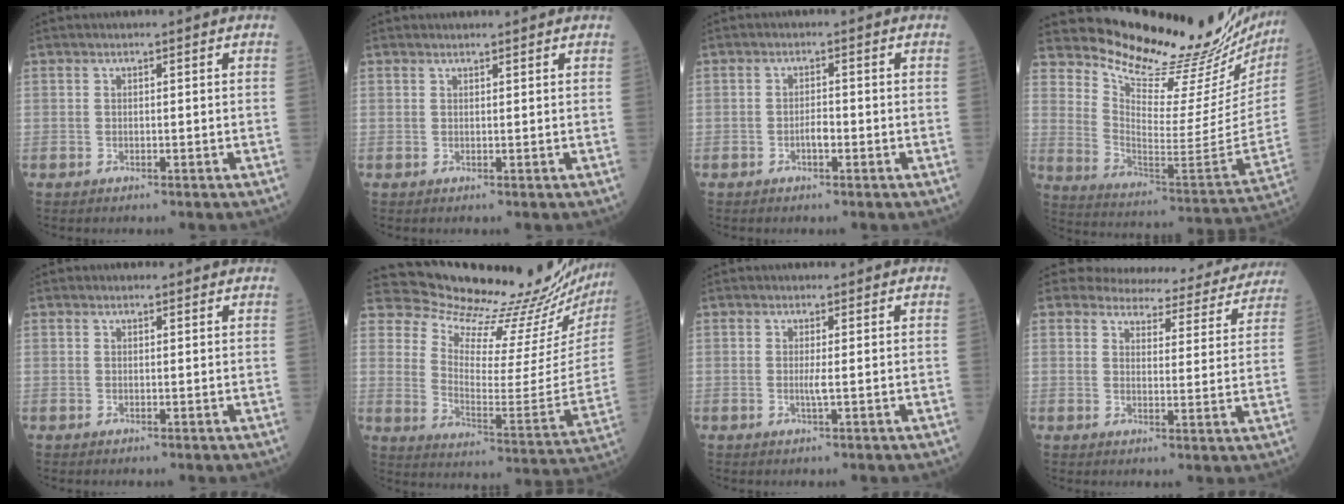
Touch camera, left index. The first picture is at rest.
{"total": 1.2, "force": [1.2, 0.2, 0.1], "torque": [-0.009, 0.005, 0.015]}
{"total": 1.9, "force": [-1.2, 0.6, 1.3], "torque": [-0.023, -0.001, -0.022]}
{"total": 26.5, "force": [24.6, 2.1, 9.6], "torque": [-0.154, -0.141, 0.332]}
{"total": 0.6, "force": [0.3, 0.5, 0.1], "torque": [-0.005, -0.003, 0.000]}
{"total": 22.3, "force": [21.3, 0.6, 6.4], "torque": [-0.120, -0.130, 0.284]}
{"total": 1.2, "force": [-0.4, -0.2, 1.1], "torque": [-0.026, -0.006, -0.009]}
{"total": 18.2, "force": [17.1, 5.2, 3.5], "torque": [-0.025, -0.044, 0.181]}